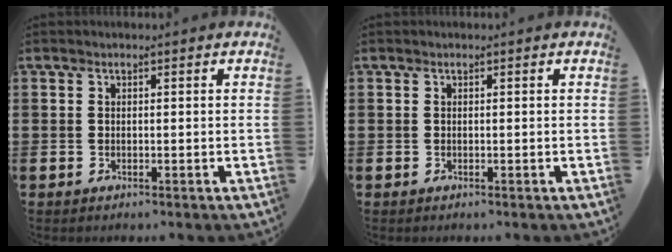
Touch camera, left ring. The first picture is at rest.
{"total": 0.0}